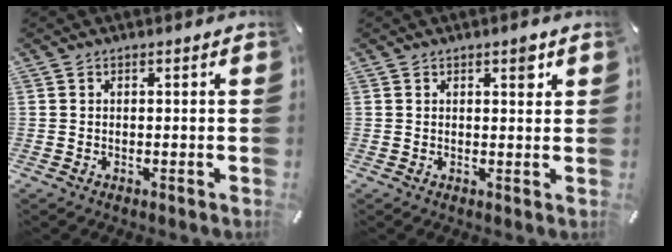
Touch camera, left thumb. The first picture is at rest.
{"total": 2.7, "force": [1.5, 1.3, 1.9], "torque": [-0.008, -0.009, 0.018]}